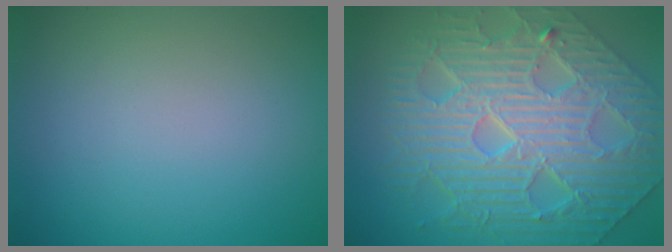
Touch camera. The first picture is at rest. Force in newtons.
{"total": 10.1, "press": 7.6, "slide": 6.6}